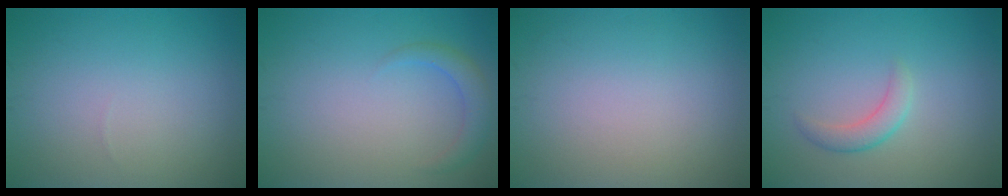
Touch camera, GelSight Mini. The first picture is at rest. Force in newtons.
{"total": 1.9, "press": 1.9, "slide": 0.1}
{"total": 0.0}
{"total": 1.9, "press": 1.9, "slide": 0.1}